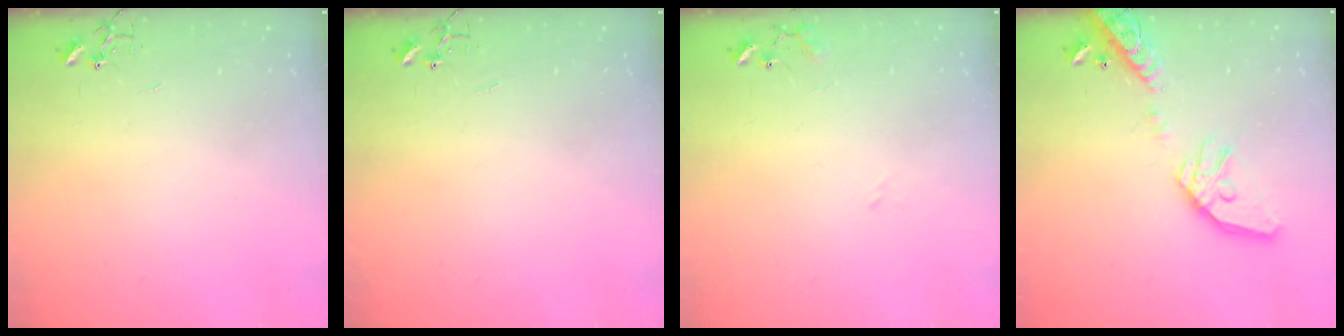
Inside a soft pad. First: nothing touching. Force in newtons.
{"total": 0.0}
{"total": 9.5, "press": 9.5, "slide": 0.7}
{"total": 17.0, "press": 16.8, "slide": 2.6}